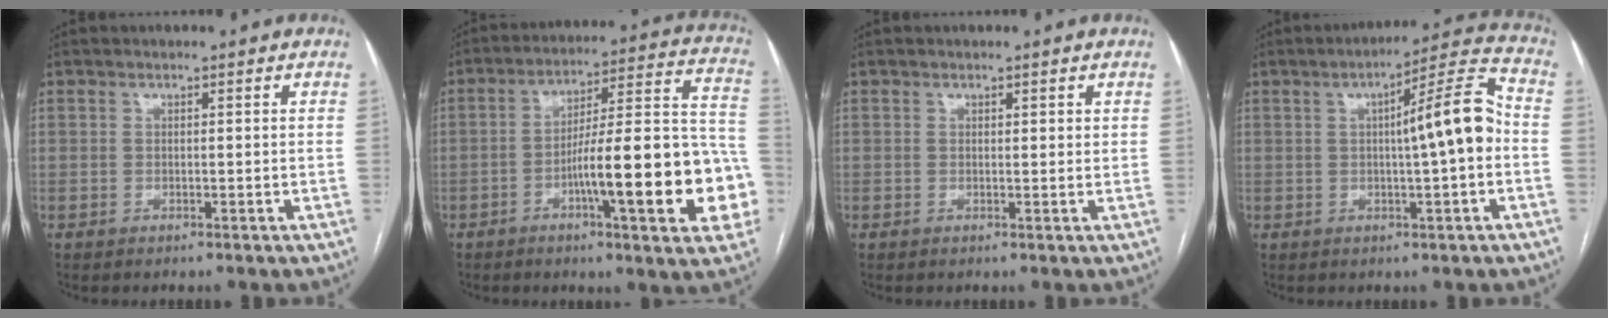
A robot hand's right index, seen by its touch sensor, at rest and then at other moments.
{"total": 20.9, "force": [-6.0, 2.9, 19.8], "torque": [-0.218, 0.029, -0.079]}
{"total": 0.8, "force": [0.5, 0.4, 0.4], "torque": [-0.005, 0.000, 0.007]}
{"total": 10.7, "force": [-0.1, 0.5, 10.6], "torque": [-0.156, 0.026, -0.003]}